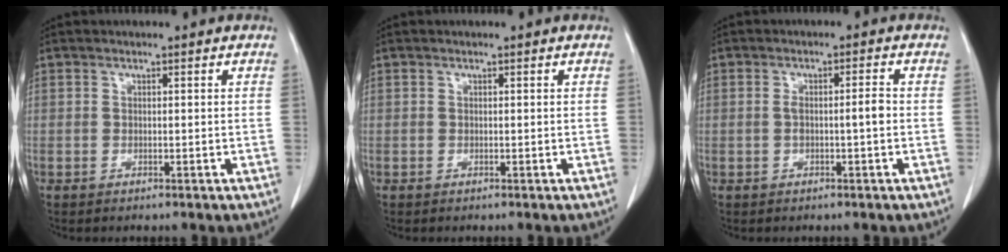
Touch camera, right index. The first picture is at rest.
{"total": 0.0}
{"total": 2.7, "force": [-0.3, 0.2, 2.7], "torque": [-0.047, 0.008, -0.002]}